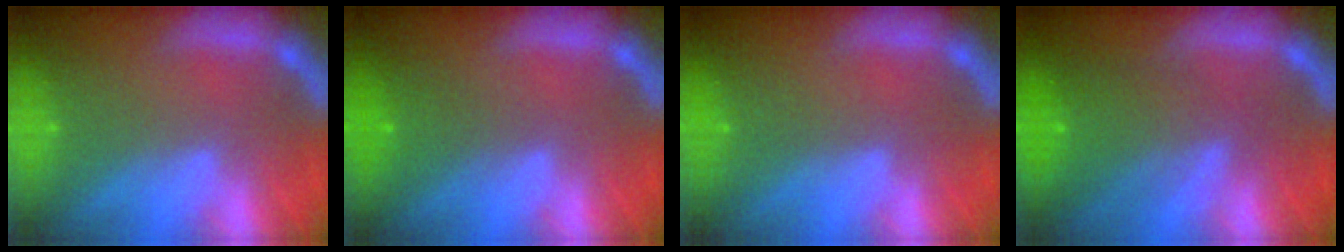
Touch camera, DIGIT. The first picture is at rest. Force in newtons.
{"total": 2.0}
{"total": 0.0}
{"total": 6.0}